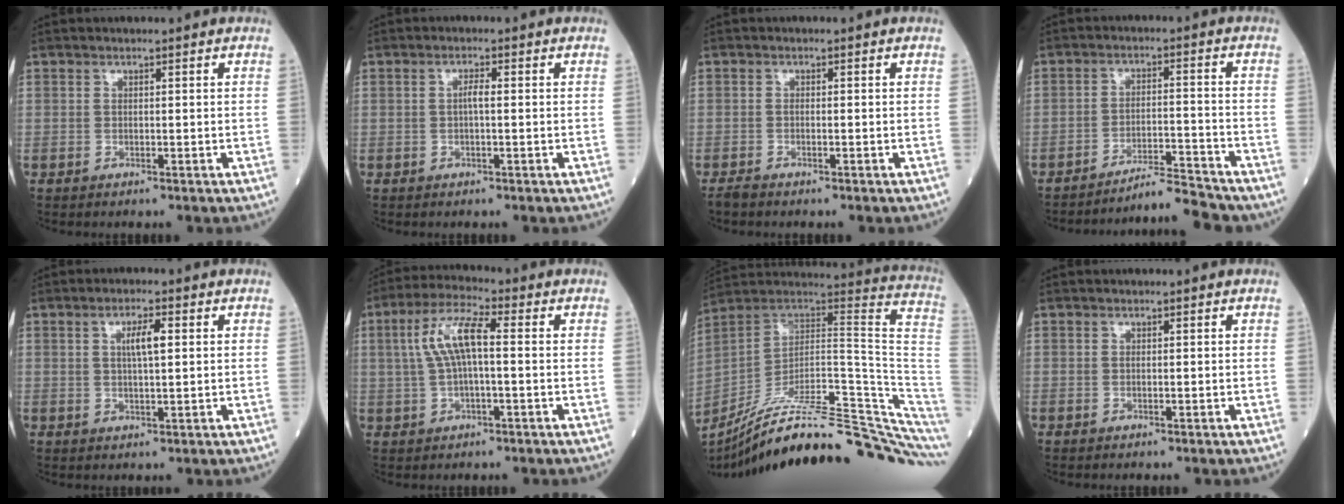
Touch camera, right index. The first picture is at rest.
{"total": 1.5, "force": [-0.1, 0.2, 1.5], "torque": [-0.028, 0.004, -0.002]}
{"total": 1.3, "force": [-1.0, 0.2, 0.8], "torque": [-0.019, -0.002, -0.019]}
{"total": 7.1, "force": [-7.0, -0.5, 0.4], "torque": [-0.003, 0.012, -0.119]}
{"total": 3.8, "force": [1.0, 0.6, 3.6], "torque": [-0.065, 0.003, 0.018]}
{"total": 7.8, "force": [0.9, 1.9, 7.5], "torque": [-0.157, 0.025, 0.016]}
{"total": 29.6, "force": [-23.4, 2.0, 18.0], "torque": [-0.151, 0.015, -0.342]}
{"total": 0.0}